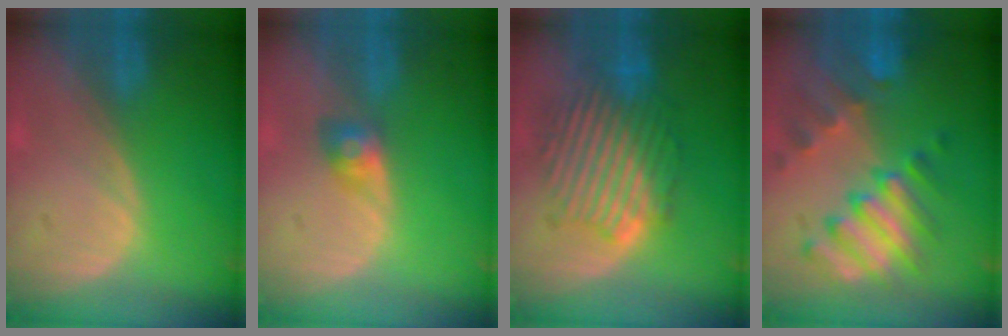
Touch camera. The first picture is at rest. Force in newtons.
{"total": 2.8, "press": 2.6, "slide": 1.1}
{"total": 9.2, "press": 9.2, "slide": 0.5}
{"total": 10.1, "press": 8.8, "slide": 4.8}